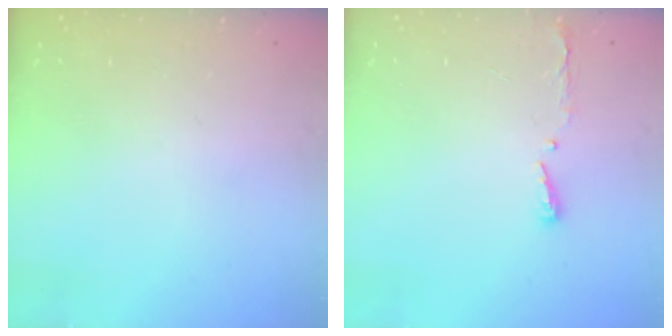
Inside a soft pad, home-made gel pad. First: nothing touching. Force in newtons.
{"total": 3.7, "press": 3.7, "slide": 0.6}